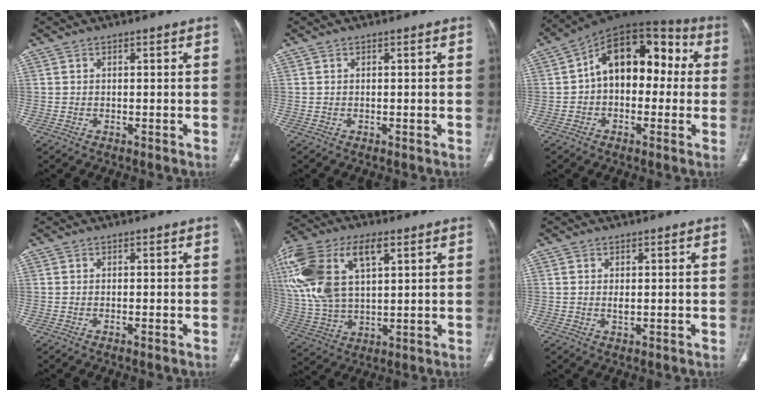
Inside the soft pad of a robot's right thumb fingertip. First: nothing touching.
{"total": 0.0}
{"total": 16.3, "force": [1.3, 10.5, 12.3], "torque": [-0.137, 0.054, 0.006]}
{"total": 0.7, "force": [-0.4, 0.1, 0.6], "torque": [-0.015, -0.002, -0.005]}
{"total": 22.5, "force": [7.9, 12.0, 17.3], "torque": [-0.391, 0.010, 0.151]}
{"total": 1.2, "force": [0.1, 0.6, 1.0], "torque": [-0.018, -0.003, 0.005]}